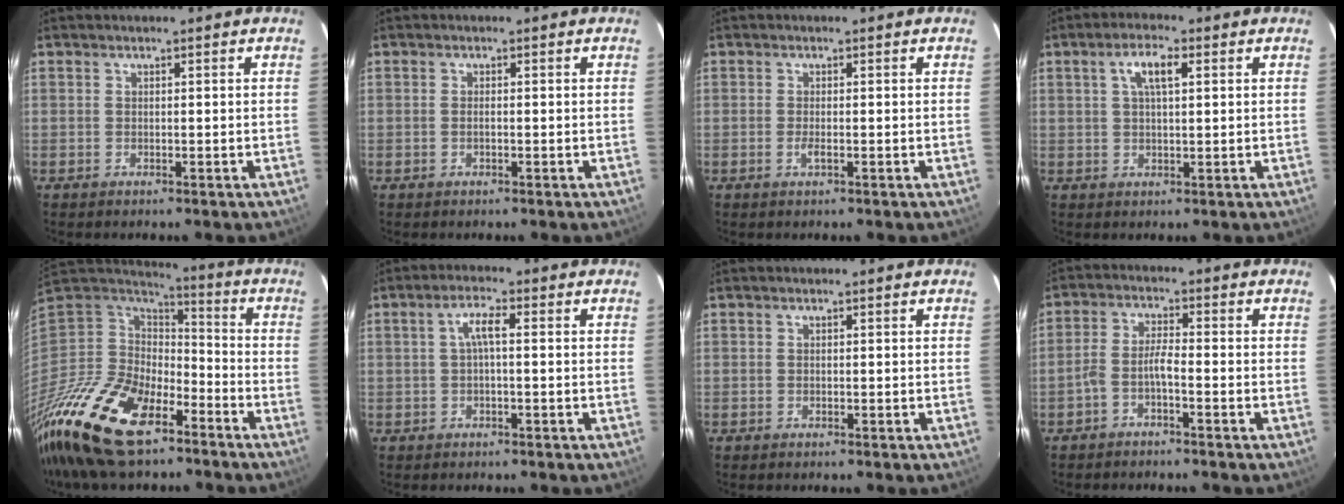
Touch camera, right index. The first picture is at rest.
{"total": 0.8, "force": [-0.2, 0.3, 0.7], "torque": [-0.015, 0.001, -0.004]}
{"total": 1.2, "force": [-0.4, 0.2, 1.1], "torque": [-0.022, -0.004, -0.008]}
{"total": 4.8, "force": [1.7, 1.6, 4.2], "torque": [-0.078, 0.011, 0.032]}
{"total": 25.0, "force": [-17.2, 11.6, 14.0], "torque": [-0.322, -0.035, -0.303]}
{"total": 3.2, "force": [0.1, 0.7, 3.2], "torque": [-0.063, 0.009, 0.003]}
{"total": 0.0}
{"total": 3.3, "force": [-2.0, 0.4, 2.6], "torque": [-0.065, 0.012, -0.042]}